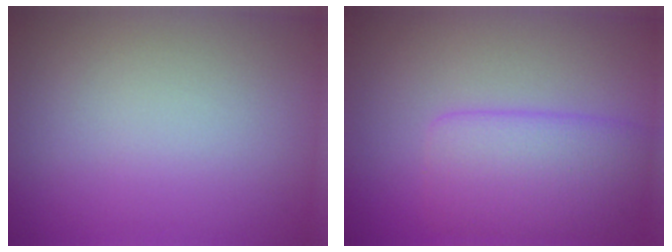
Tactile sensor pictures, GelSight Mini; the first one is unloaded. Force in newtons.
{"total": 4.5, "press": 4.5, "slide": 0.3}